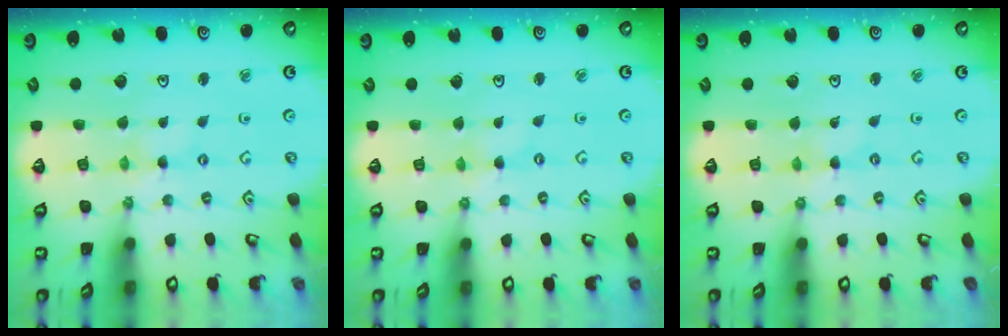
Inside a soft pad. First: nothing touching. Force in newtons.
{"total": 0.0}
{"total": 0.0}